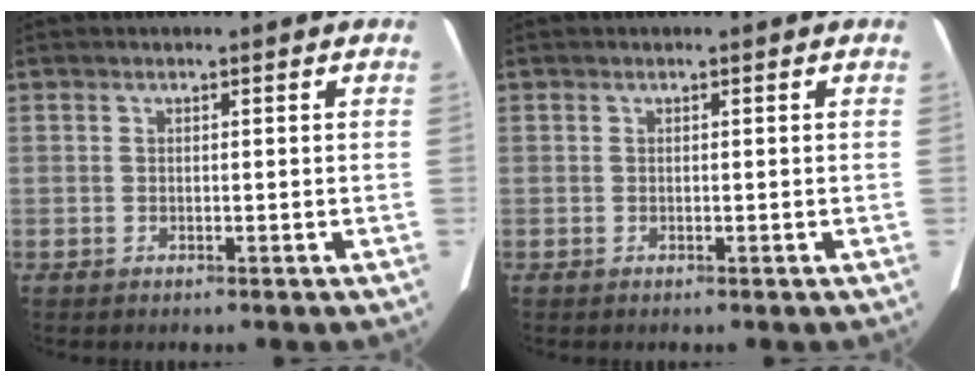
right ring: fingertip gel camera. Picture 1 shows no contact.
{"total": 0.0}